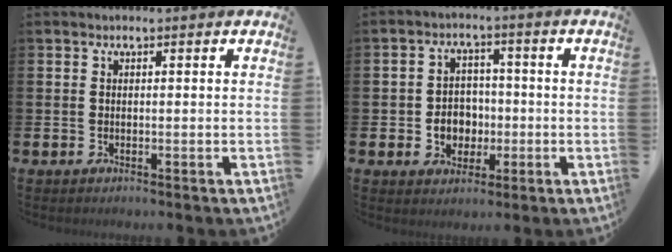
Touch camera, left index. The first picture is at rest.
{"total": 4.3, "force": [-0.7, 3.9, 1.5], "torque": [-0.023, 0.001, -0.021]}